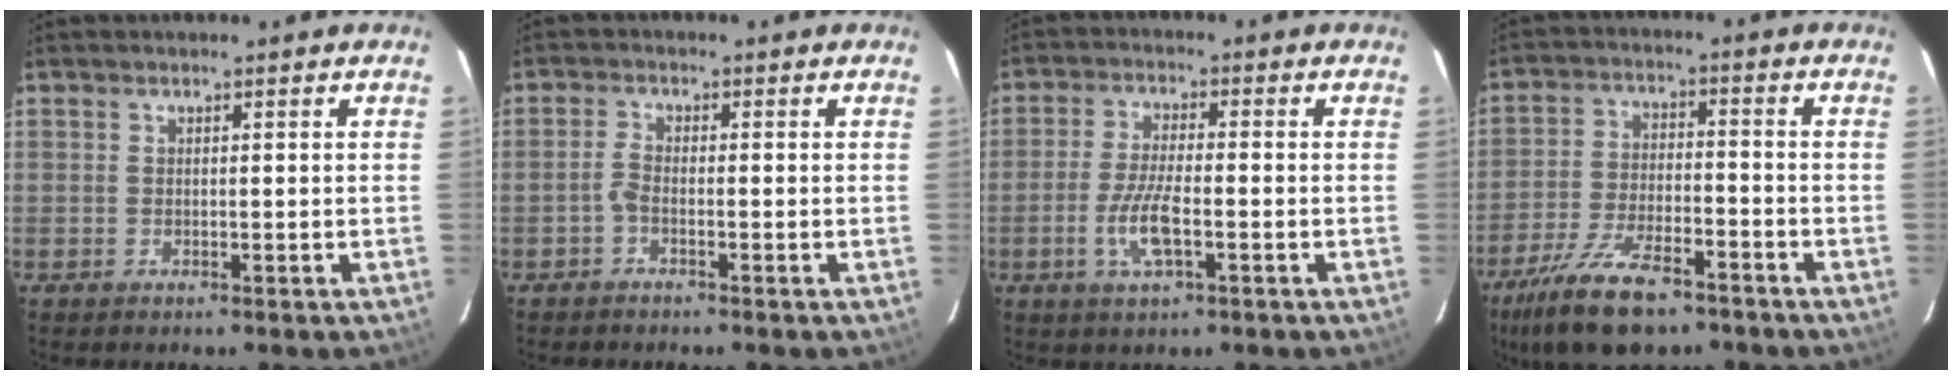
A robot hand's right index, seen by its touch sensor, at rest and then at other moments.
{"total": 1.7, "force": [-1.1, 0.4, 1.3], "torque": [-0.035, 0.005, -0.026]}
{"total": 7.4, "force": [-2.5, 1.9, 6.6], "torque": [-0.140, -0.005, -0.050]}
{"total": 15.3, "force": [-10.9, 5.7, 9.1], "torque": [-0.203, -0.026, -0.193]}